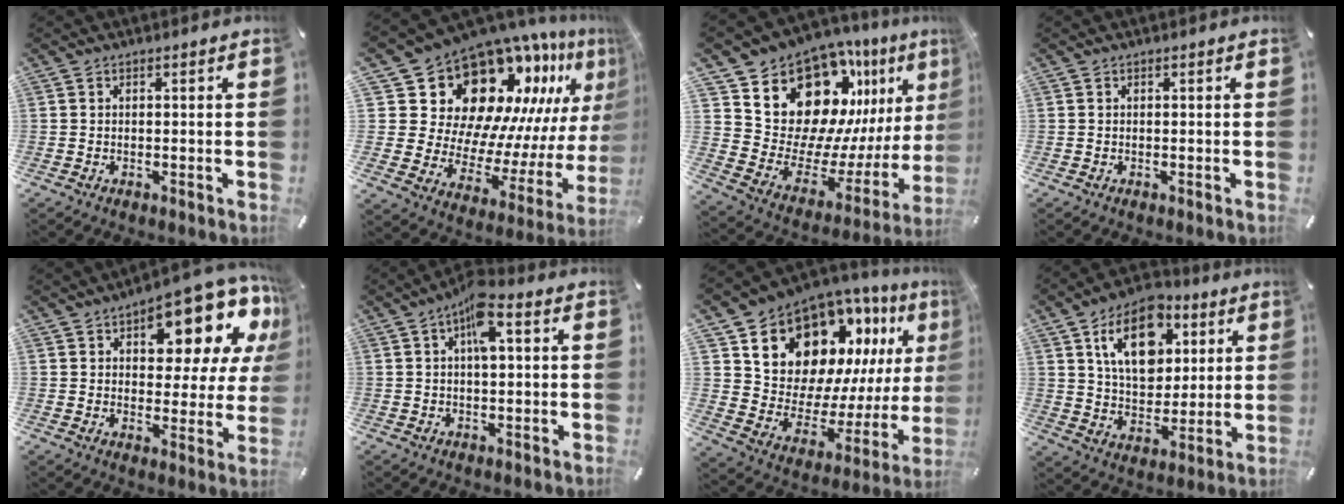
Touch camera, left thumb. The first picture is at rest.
{"total": 21.9, "force": [15.5, 12.6, 9.1], "torque": [-0.120, -0.163, 0.300]}
{"total": 17.9, "force": [12.0, 11.2, 7.1], "torque": [-0.083, -0.130, 0.224]}
{"total": 0.0}
{"total": 16.2, "force": [10.4, 7.2, 10.2], "torque": [-0.131, -0.082, 0.171]}
{"total": 7.0, "force": [2.2, 2.7, 6.1], "torque": [-0.096, 0.000, 0.033]}
{"total": 15.8, "force": [10.7, 10.3, 5.5], "torque": [-0.083, -0.099, 0.196]}
{"total": 16.0, "force": [7.0, 11.0, 9.3], "torque": [-0.144, -0.014, 0.126]}